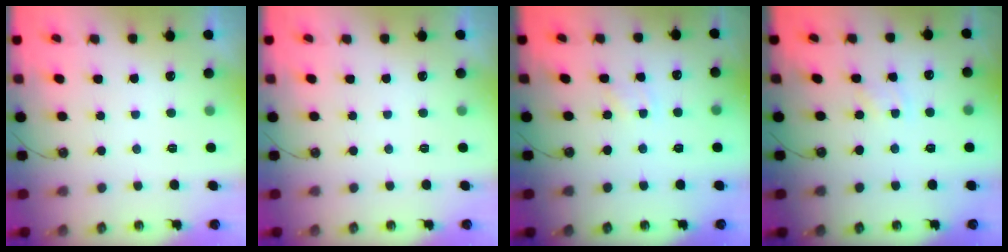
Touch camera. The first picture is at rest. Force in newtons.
{"total": 0.0}
{"total": 1.5, "press": 1.4, "slide": 0.3}
{"total": 1.5, "press": 1.5, "slide": 0.3}